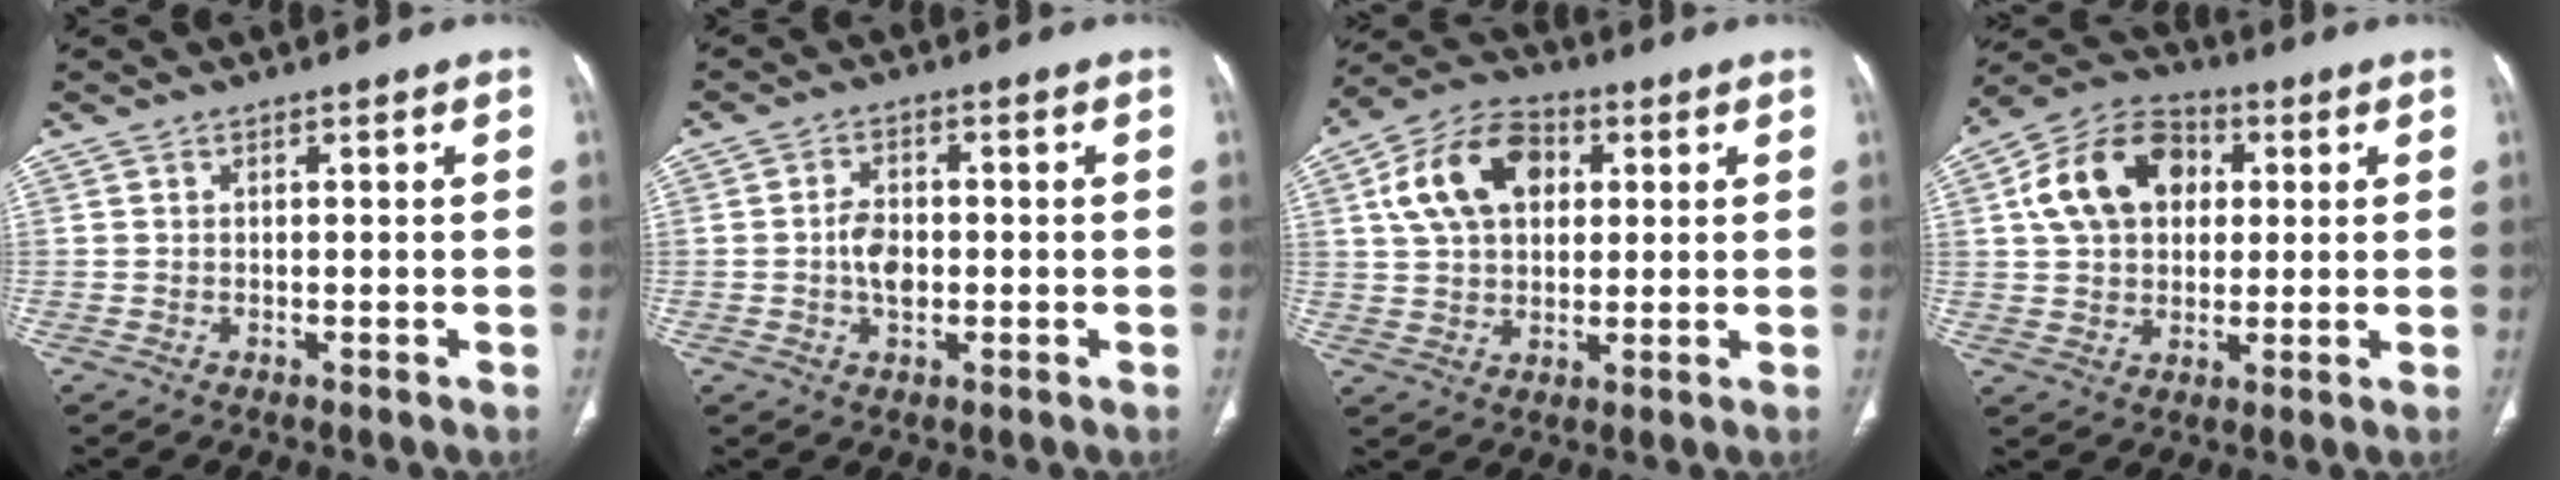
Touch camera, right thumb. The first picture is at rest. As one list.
[{"total": 4.9, "force": [-0.5, 3.1, 3.7], "torque": [-0.061, 0.007, -0.011]}, {"total": 14.6, "force": [4.0, 9.9, 10.0], "torque": [-0.160, 0.012, 0.065]}, {"total": 15.2, "force": [3.5, 11.1, 9.8], "torque": [-0.148, 0.014, 0.050]}]